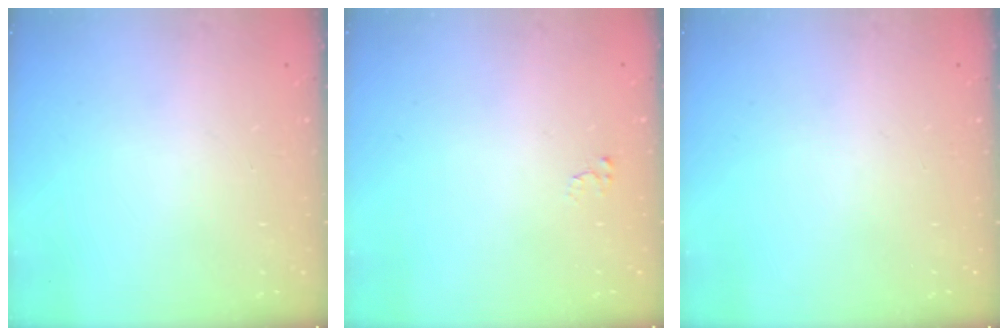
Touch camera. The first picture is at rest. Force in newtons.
{"total": 2.4, "press": 2.4, "slide": 0.2}
{"total": 0.0}